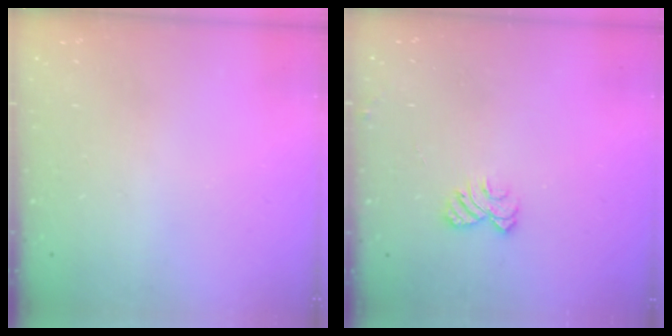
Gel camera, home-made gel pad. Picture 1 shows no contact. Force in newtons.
{"total": 5.2, "press": 5.1, "slide": 0.5}